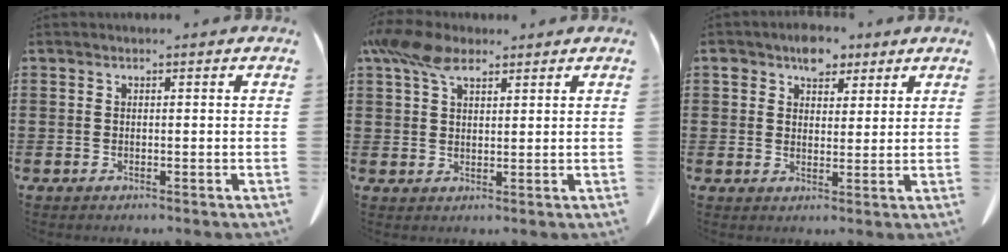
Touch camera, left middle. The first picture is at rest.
{"total": 6.8, "force": [4.3, 3.0, 4.2], "torque": [-0.089, 0.002, 0.080]}
{"total": 5.3, "force": [3.7, 3.4, 1.9], "torque": [-0.029, 0.002, 0.065]}